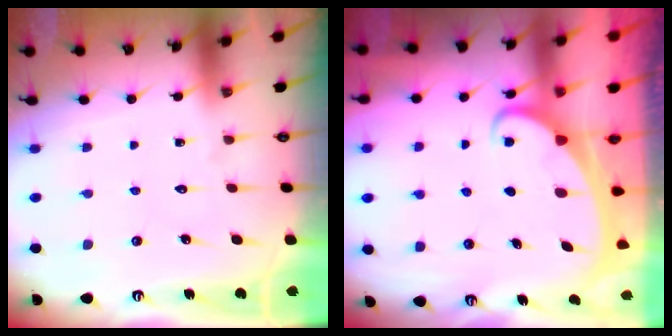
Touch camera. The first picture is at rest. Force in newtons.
{"total": 2.0, "press": 2.0, "slide": 0.3}